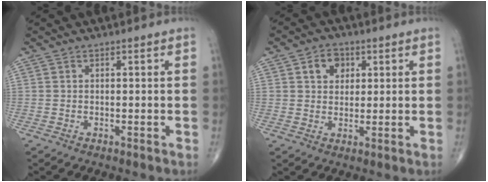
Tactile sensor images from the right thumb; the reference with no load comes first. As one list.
[{"total": 5.0, "force": [1.9, 3.9, 2.5], "torque": [-0.014, -0.003, 0.028]}]